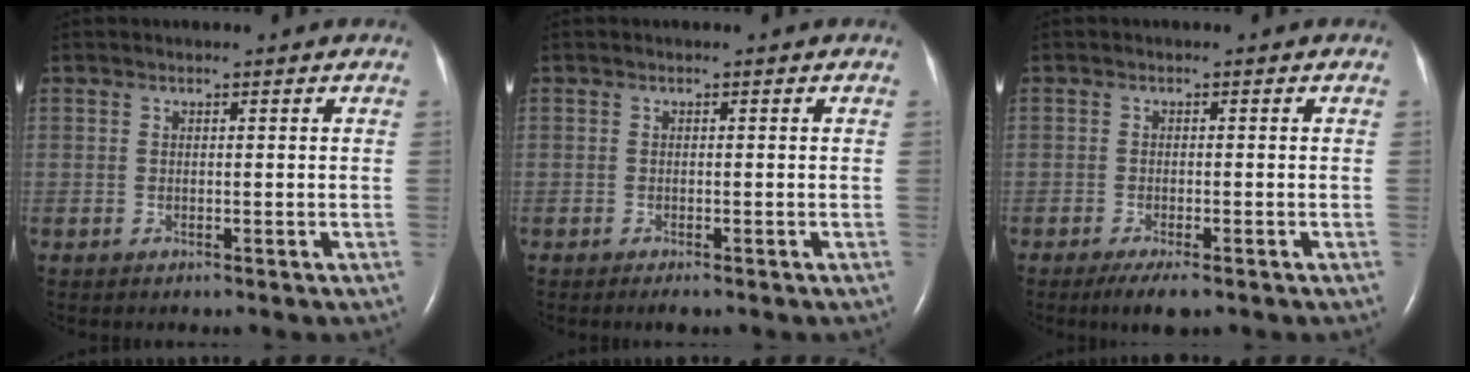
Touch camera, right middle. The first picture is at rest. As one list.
[{"total": 1.0, "force": [-0.8, 0.1, 0.7], "torque": [-0.014, -0.004, -0.011]}, {"total": 3.9, "force": [-2.6, 0.8, 2.8], "torque": [-0.049, -0.009, -0.040]}]